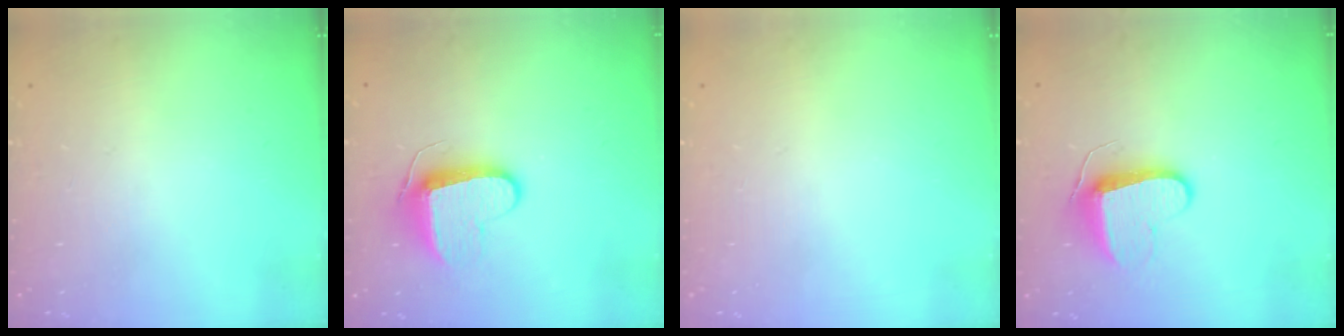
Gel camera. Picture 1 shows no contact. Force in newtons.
{"total": 9.5, "press": 9.5, "slide": 0.1}
{"total": 0.0}
{"total": 9.5, "press": 9.5, "slide": 0.2}